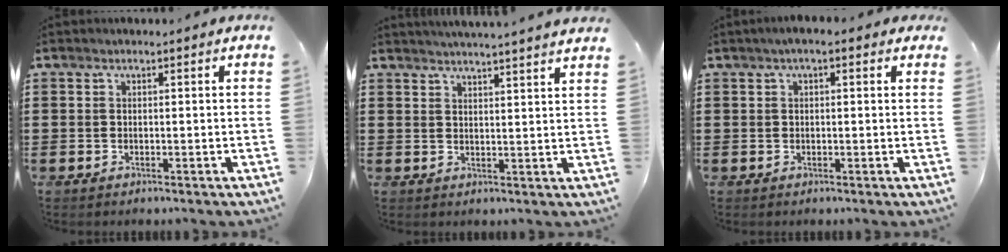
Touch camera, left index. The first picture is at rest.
{"total": 3.1, "force": [3.0, -0.8, 0.3], "torque": [-0.013, -0.015, 0.053]}
{"total": 1.8, "force": [0.5, 0.6, 1.6], "torque": [-0.031, 0.007, 0.008]}